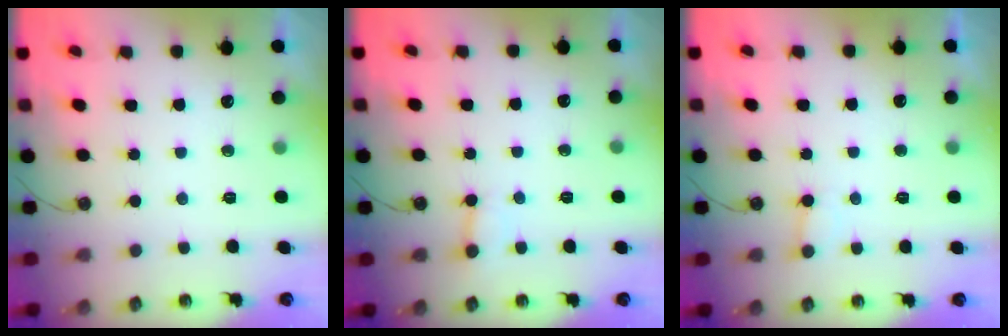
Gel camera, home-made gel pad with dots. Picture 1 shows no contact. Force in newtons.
{"total": 5.6, "press": 5.6, "slide": 0.5}
{"total": 4.7, "press": 4.6, "slide": 0.4}